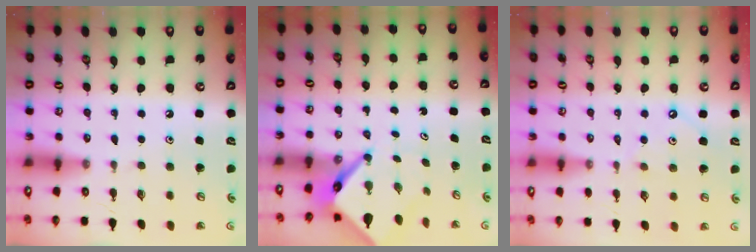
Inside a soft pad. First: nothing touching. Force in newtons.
{"total": 6.7, "press": 6.7, "slide": 0.6}
{"total": 2.5, "press": 2.5, "slide": 0.5}